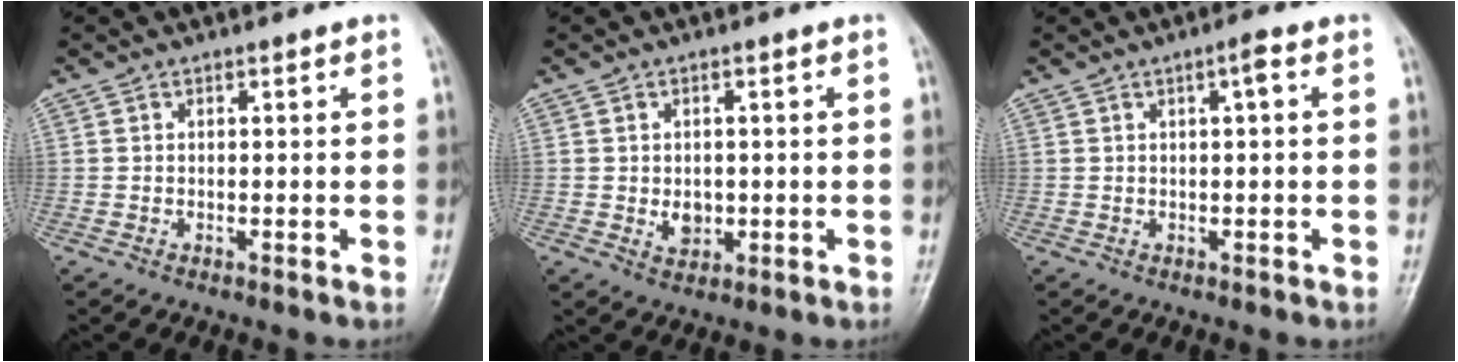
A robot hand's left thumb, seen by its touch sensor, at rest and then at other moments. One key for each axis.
{"total": 3.4, "fx": -0.3, "fy": 2.7, "fz": 2.2, "tx": -0.023, "ty": -0.002, "tz": 0.003}
{"total": 2.1, "fx": 0.6, "fy": 0.3, "fz": 2.0, "tx": -0.035, "ty": 0.004, "tz": 0.007}